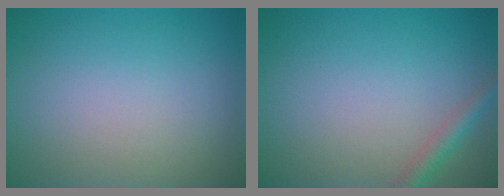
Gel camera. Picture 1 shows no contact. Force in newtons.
{"total": 1.9, "press": 1.9, "slide": 0.0}